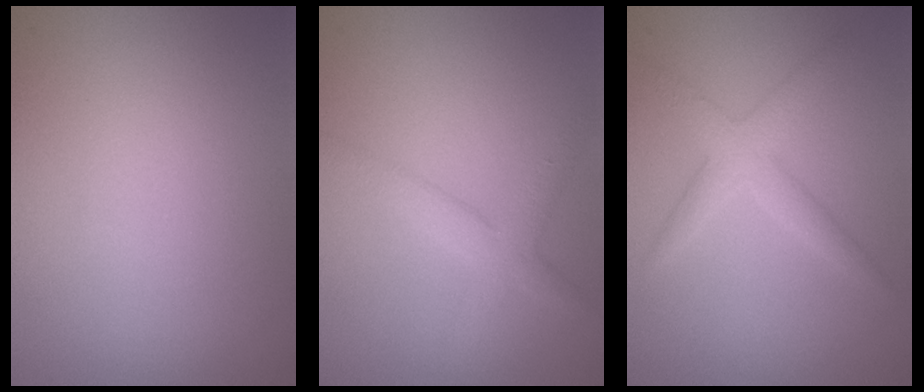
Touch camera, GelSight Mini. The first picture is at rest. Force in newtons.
{"total": 2.7, "press": 2.7, "slide": 0.1}
{"total": 2.5, "press": 2.5, "slide": 0.1}